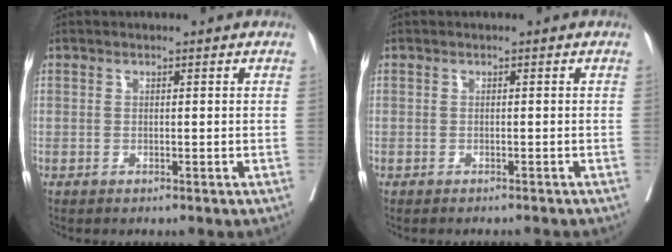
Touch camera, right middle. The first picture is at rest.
{"total": 3.5, "force": [-3.4, 0.3, 0.9], "torque": [-0.008, -0.011, -0.043]}